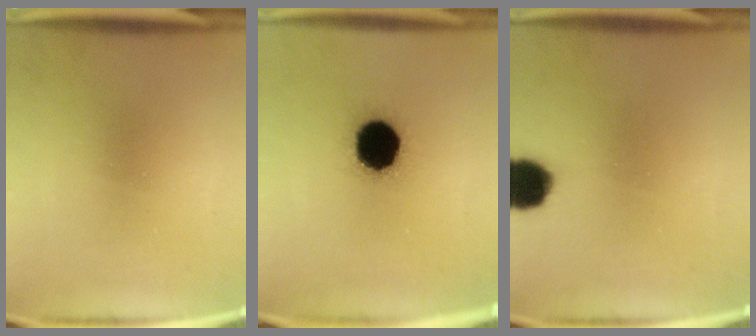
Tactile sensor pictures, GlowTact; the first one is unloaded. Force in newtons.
{"total": 16.1}
{"total": 9.3}